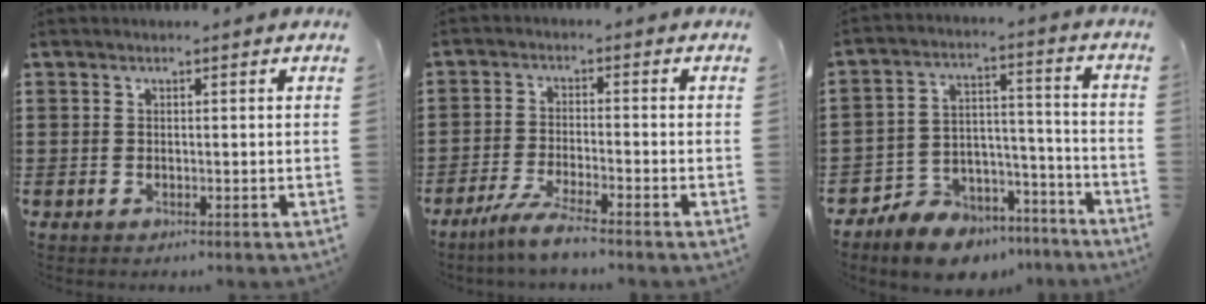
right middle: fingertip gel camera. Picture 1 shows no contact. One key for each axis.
{"total": 4.8, "fx": -4.0, "fy": -0.2, "fz": 2.7, "tx": -0.064, "ty": -0.016, "tz": -0.079}
{"total": 8.8, "fx": -8.1, "fy": 3.2, "fz": 1.2, "tx": -0.023, "ty": 0.036, "tz": -0.157}